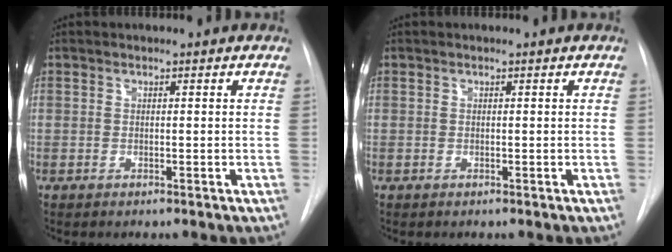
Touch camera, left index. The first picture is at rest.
{"total": 0.0}